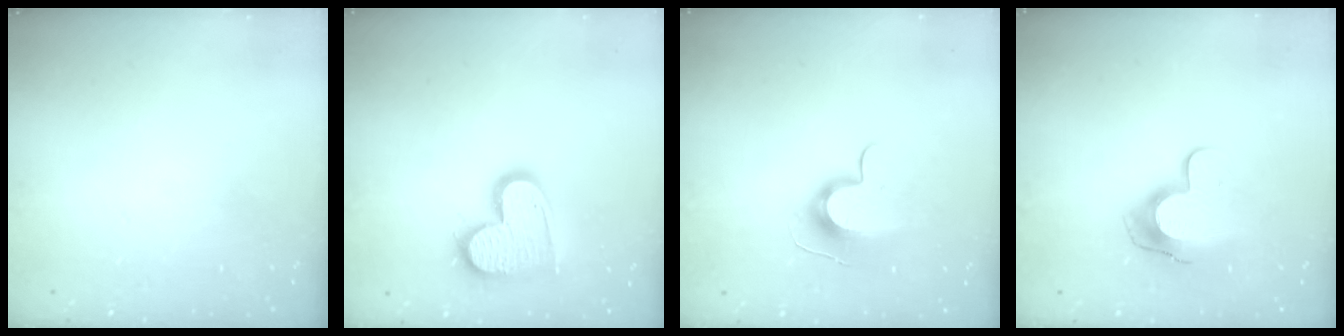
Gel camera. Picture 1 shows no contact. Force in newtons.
{"total": 14.9, "press": 14.8, "slide": 1.1}
{"total": 10.8, "press": 10.8, "slide": 0.2}
{"total": 10.9, "press": 10.9, "slide": 1.1}